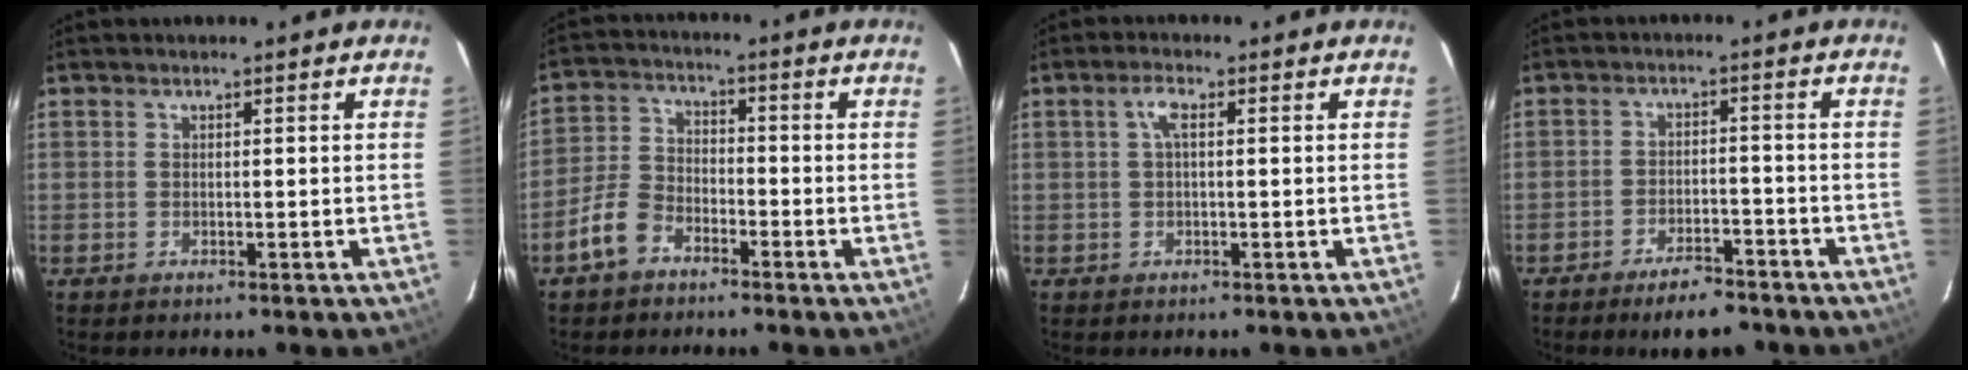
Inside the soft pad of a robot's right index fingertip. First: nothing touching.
{"total": 6.9, "force": [-4.7, 4.0, 3.0], "torque": [-0.073, 0.016, -0.094]}
{"total": 2.4, "force": [0.4, 0.8, 2.3], "torque": [-0.048, 0.009, 0.007]}
{"total": 7.8, "force": [-6.4, 2.7, 3.5], "torque": [-0.076, 0.007, -0.091]}